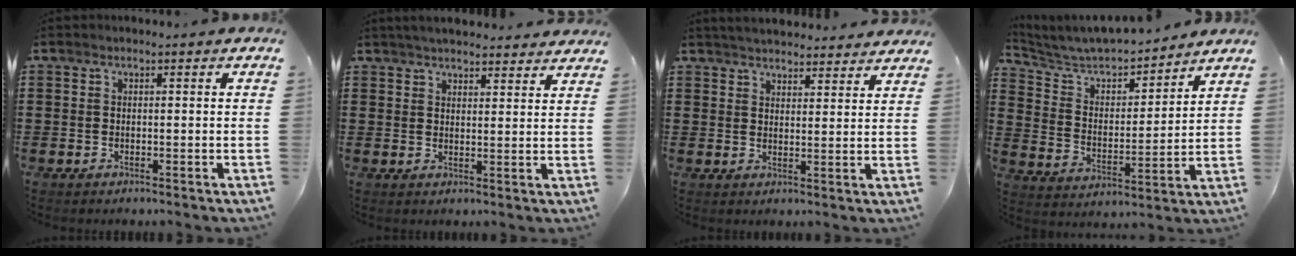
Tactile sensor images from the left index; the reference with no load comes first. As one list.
[{"total": 3.4, "force": [3.3, 0.1, 0.5], "torque": [-0.018, -0.007, 0.062]}, {"total": 3.7, "force": [3.7, 0.0, 0.3], "torque": [-0.015, -0.013, 0.067]}, {"total": 5.6, "force": [5.3, 1.3, 1.5], "torque": [-0.057, -0.039, 0.084]}]